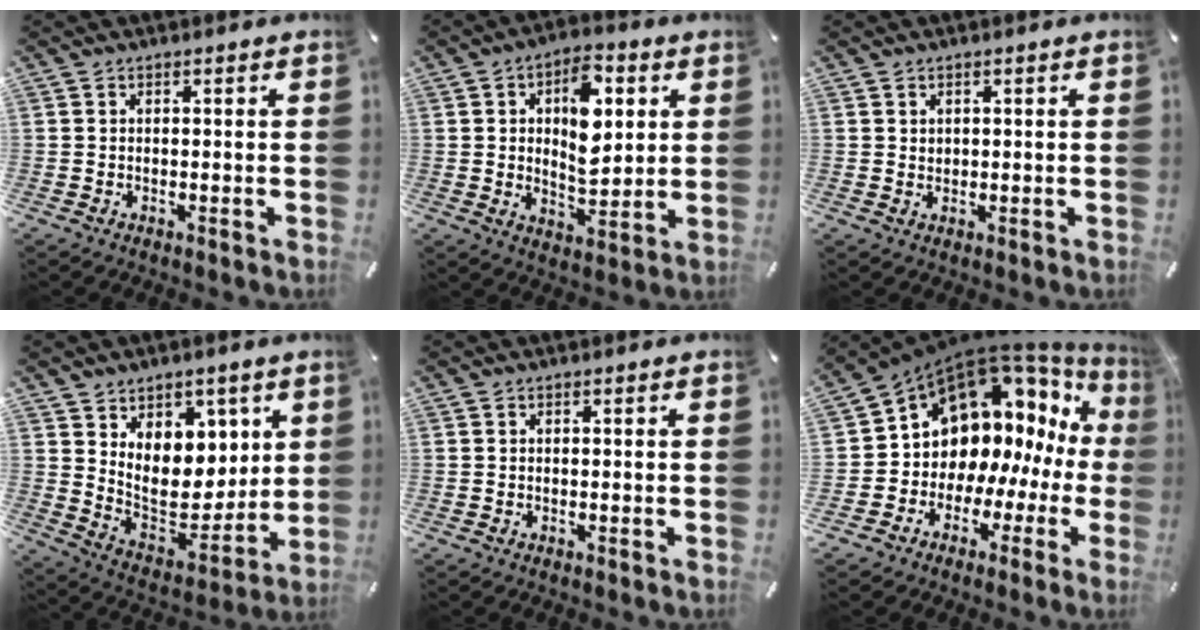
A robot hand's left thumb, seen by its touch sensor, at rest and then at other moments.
{"total": 12.5, "force": [3.0, 7.8, 9.3], "torque": [-0.118, -0.002, 0.050]}
{"total": 1.2, "force": [0.5, 1.0, 0.3], "torque": [-0.006, 0.003, 0.010]}
{"total": 11.8, "force": [4.8, 9.5, 5.0], "torque": [-0.065, -0.060, 0.099]}
{"total": 0.0}
{"total": 12.4, "force": [6.4, 9.2, 5.2], "torque": [-0.102, -0.084, 0.119]}